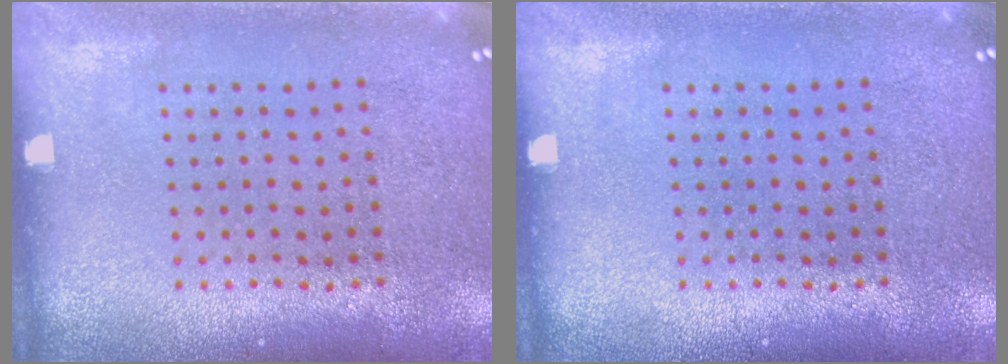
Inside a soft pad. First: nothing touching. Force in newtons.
{"total": 0.0}